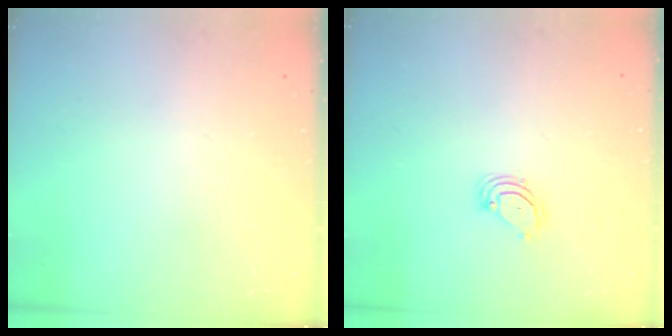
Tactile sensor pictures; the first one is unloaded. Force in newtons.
{"total": 3.8, "press": 3.8, "slide": 0.2}